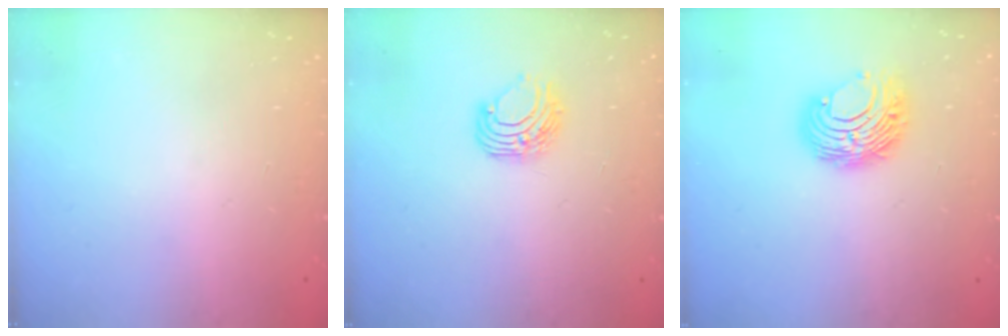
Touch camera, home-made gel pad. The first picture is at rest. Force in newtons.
{"total": 7.5, "press": 7.5, "slide": 0.7}
{"total": 8.6, "press": 8.6, "slide": 0.5}